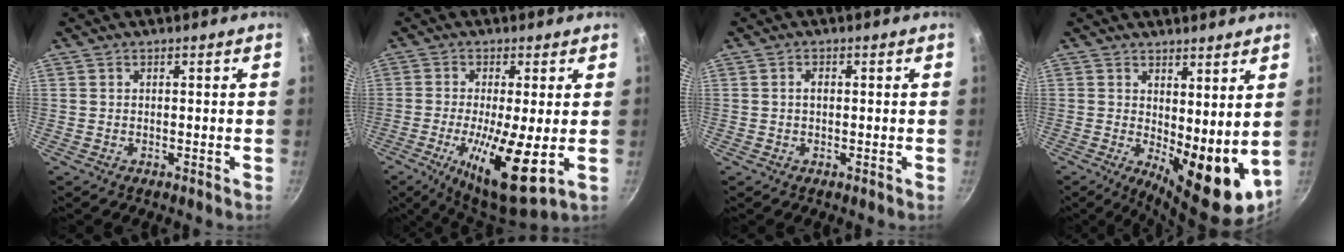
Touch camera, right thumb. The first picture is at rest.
{"total": 13.9, "force": [-2.5, 3.2, 13.3], "torque": [-0.234, -0.015, -0.040]}
{"total": 1.2, "force": [0.1, 0.8, 0.9], "torque": [-0.015, 0.004, 0.001]}
{"total": 12.5, "force": [2.2, 5.3, 11.1], "torque": [-0.122, -0.032, 0.045]}